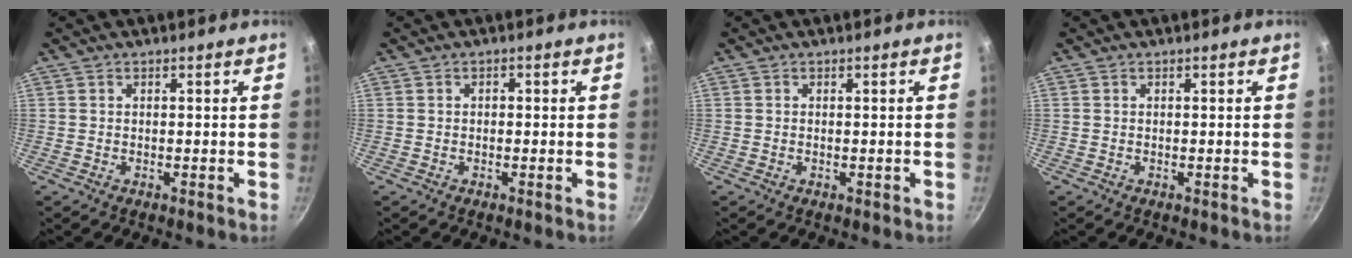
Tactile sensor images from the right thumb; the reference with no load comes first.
{"total": 0.8, "force": [-0.1, 0.6, 0.5], "torque": [-0.005, 0.005, -0.002]}
{"total": 0.6, "force": [-0.2, 0.3, 0.5], "torque": [-0.006, 0.002, -0.002]}
{"total": 0.0}